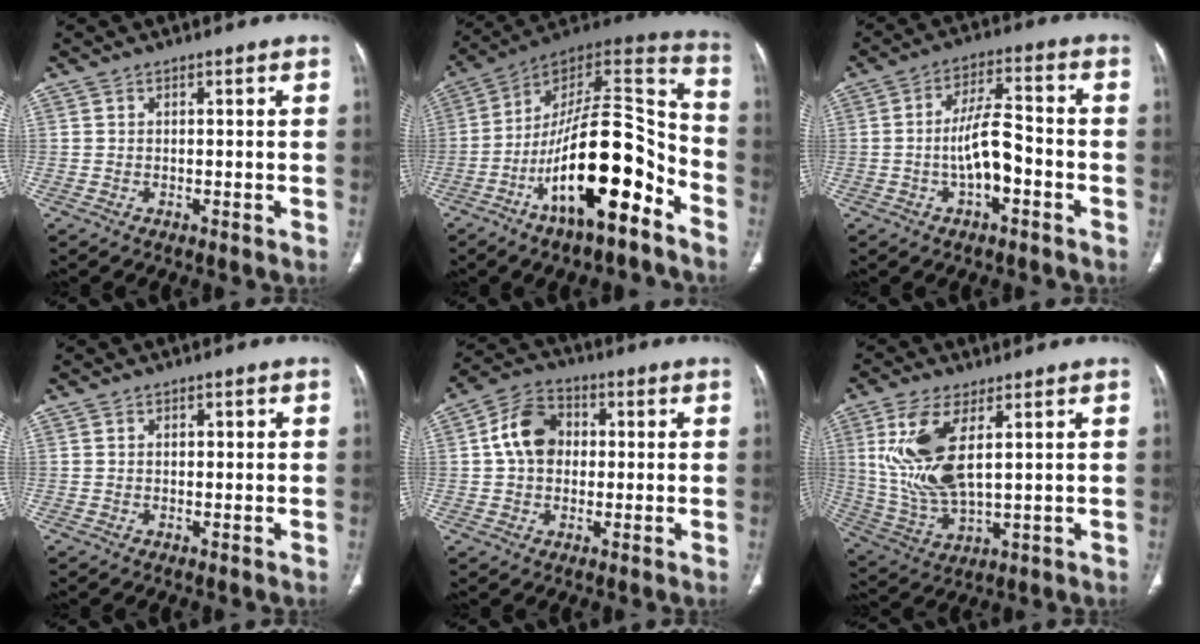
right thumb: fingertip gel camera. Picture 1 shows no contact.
{"total": 24.1, "force": [-11.5, 8.3, 19.5], "torque": [-0.325, 0.082, -0.189]}
{"total": 8.9, "force": [-2.4, 3.6, 7.8], "torque": [-0.139, 0.032, -0.045]}
{"total": 1.1, "force": [0.3, 0.7, 0.7], "torque": [-0.009, 0.000, 0.006]}
{"total": 9.5, "force": [1.1, 7.3, 5.9], "torque": [-0.089, 0.020, 0.010]}
{"total": 14.2, "force": [3.8, 6.0, 12.4], "torque": [-0.268, -0.018, 0.088]}